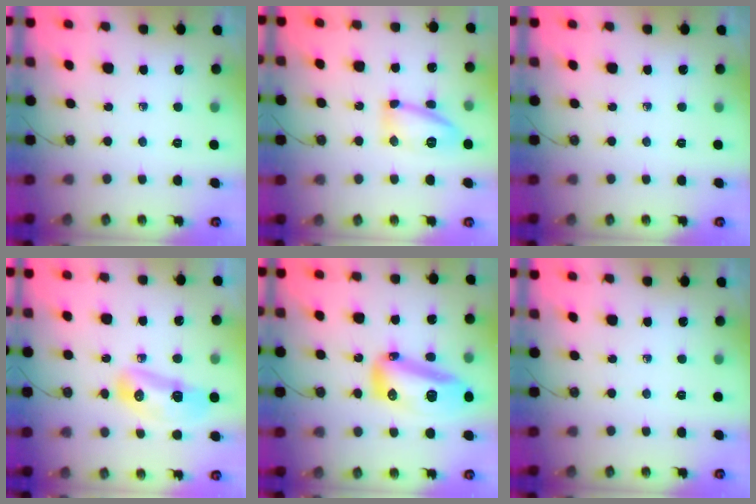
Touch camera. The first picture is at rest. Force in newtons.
{"total": 12.0, "press": 12.0, "slide": 0.7}
{"total": 0.0}
{"total": 9.8, "press": 9.7, "slide": 1.4}
{"total": 26.2, "press": 20.4, "slide": 16.5}
{"total": 0.0}